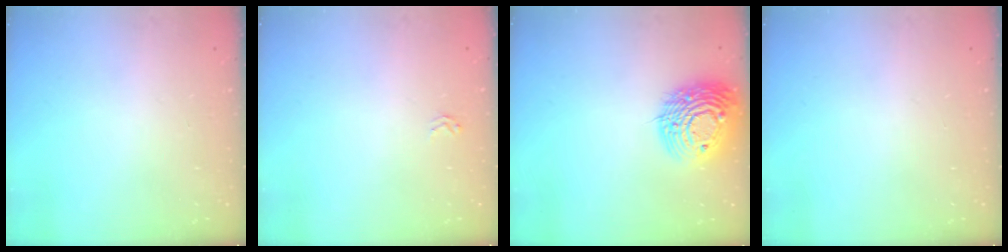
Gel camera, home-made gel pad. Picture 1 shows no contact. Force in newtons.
{"total": 1.6, "press": 1.6, "slide": 0.2}
{"total": 17.1, "press": 17.0, "slide": 1.6}
{"total": 0.0}